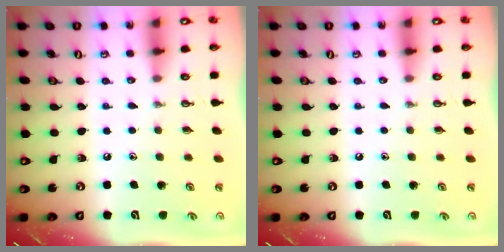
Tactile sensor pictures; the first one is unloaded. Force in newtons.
{"total": 0.0}